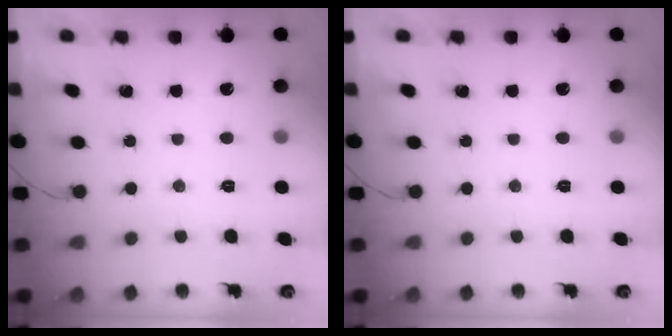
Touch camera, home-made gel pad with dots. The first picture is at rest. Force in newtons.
{"total": 0.0}